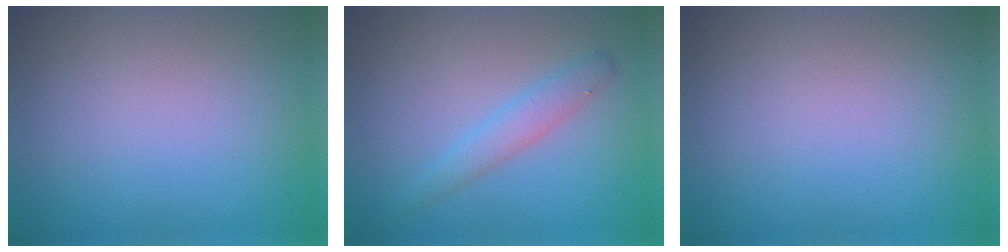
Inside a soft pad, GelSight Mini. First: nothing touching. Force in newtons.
{"total": 2.1, "press": 2.1, "slide": 0.2}
{"total": 0.0}